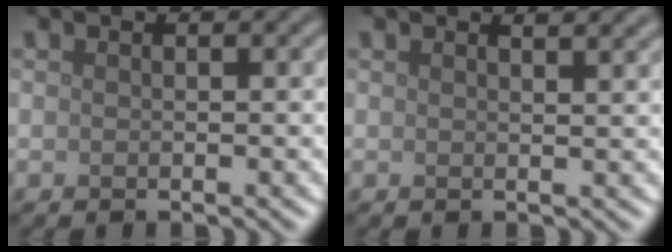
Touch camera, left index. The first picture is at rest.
{"total": 2.1, "force": [1.7, 0.7, 1.1], "torque": [-0.004, 0.006, 0.013]}